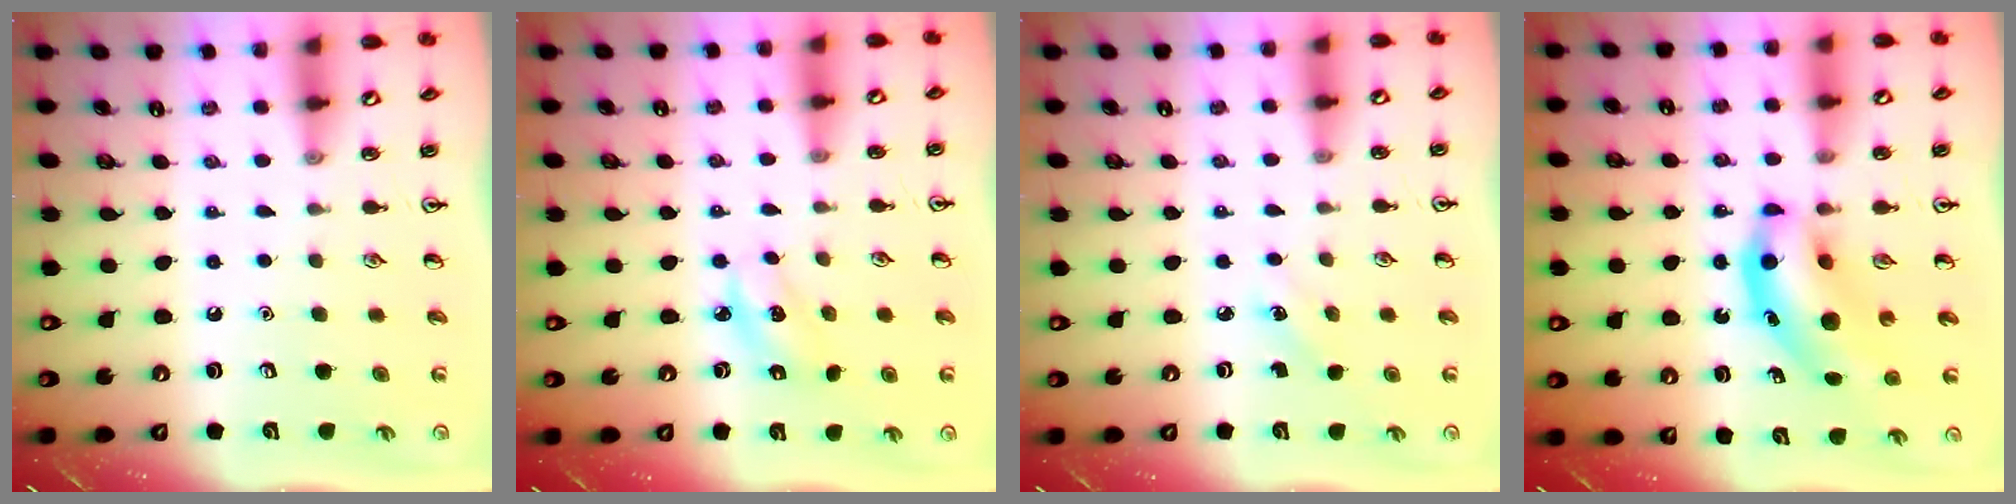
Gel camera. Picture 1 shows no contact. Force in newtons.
{"total": 3.0, "press": 3.0, "slide": 0.5}
{"total": 1.9, "press": 1.8, "slide": 0.7}
{"total": 10.6, "press": 10.1, "slide": 3.2}